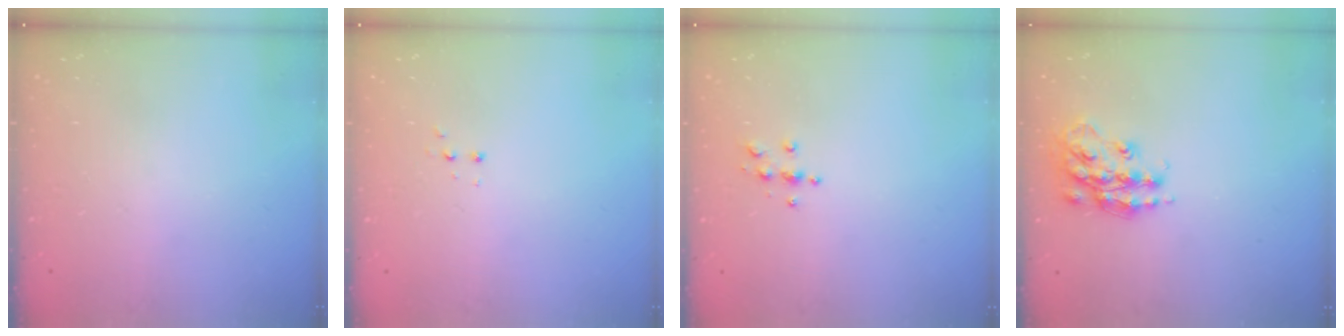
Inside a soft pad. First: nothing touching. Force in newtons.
{"total": 2.8, "press": 2.8, "slide": 0.5}
{"total": 3.9, "press": 3.9, "slide": 0.5}
{"total": 14.9, "press": 14.8, "slide": 0.8}